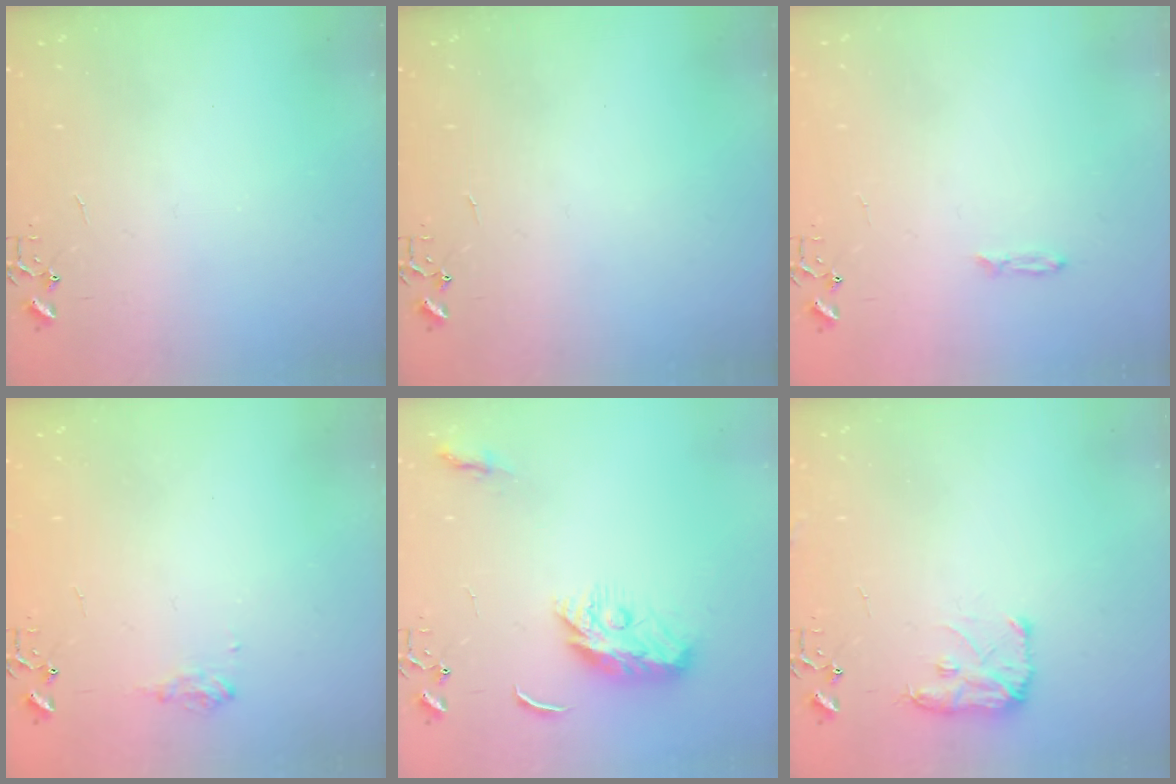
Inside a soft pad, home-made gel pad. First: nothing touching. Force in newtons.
{"total": 0.0}
{"total": 3.7, "press": 3.6, "slide": 0.4}
{"total": 6.9, "press": 6.8, "slide": 1.0}
{"total": 10.2, "press": 10.2, "slide": 0.1}
{"total": 8.9, "press": 8.8, "slide": 0.6}